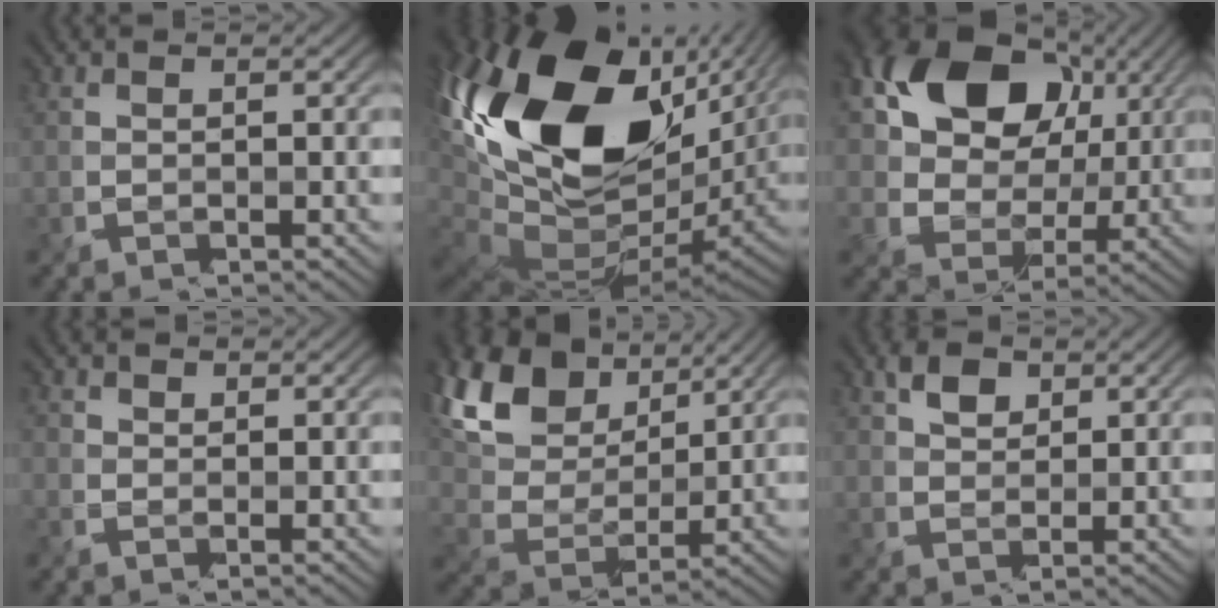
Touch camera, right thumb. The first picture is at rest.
{"total": 21.6, "force": [5.2, 11.8, 17.4], "torque": [-0.382, -0.011, 0.112]}
{"total": 15.2, "force": [5.1, 10.8, 9.5], "torque": [-0.186, 0.022, 0.091]}
{"total": 1.6, "force": [0.3, 1.5, 0.5], "torque": [-0.016, 0.002, -0.002]}
{"total": 14.1, "force": [6.6, 8.2, 9.4], "torque": [-0.230, 0.030, 0.123]}
{"total": 2.7, "force": [1.2, 1.7, 1.8], "torque": [-0.035, 0.005, 0.021]}